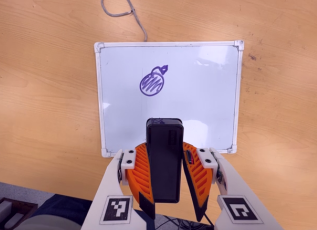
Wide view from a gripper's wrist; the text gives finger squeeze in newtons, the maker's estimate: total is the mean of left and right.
{"total": 9.7, "left": 8.1, "right": 11.3}